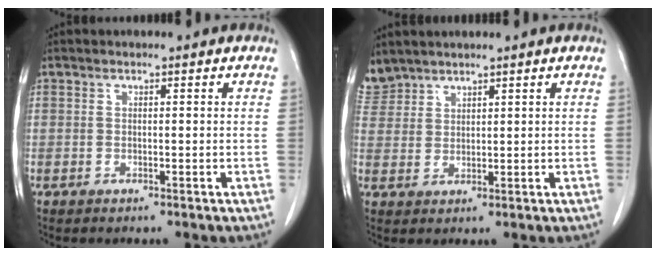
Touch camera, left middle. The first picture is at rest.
{"total": 3.9, "force": [3.7, 1.2, -0.2], "torque": [-0.003, 0.011, 0.083]}